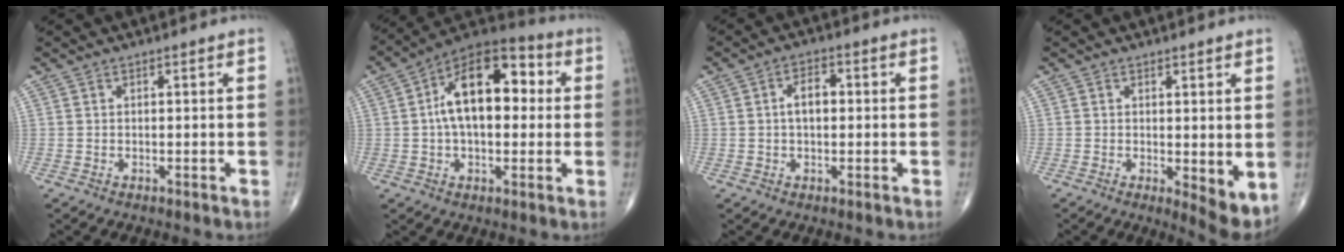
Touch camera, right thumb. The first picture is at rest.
{"total": 16.8, "force": [2.2, 9.3, 13.8], "torque": [-0.199, 0.034, 0.025]}
{"total": 4.2, "force": [0.2, 2.5, 3.4], "torque": [-0.054, 0.012, -0.001]}
{"total": 5.6, "force": [-0.1, 1.9, 5.3], "torque": [-0.068, -0.016, 0.002]}